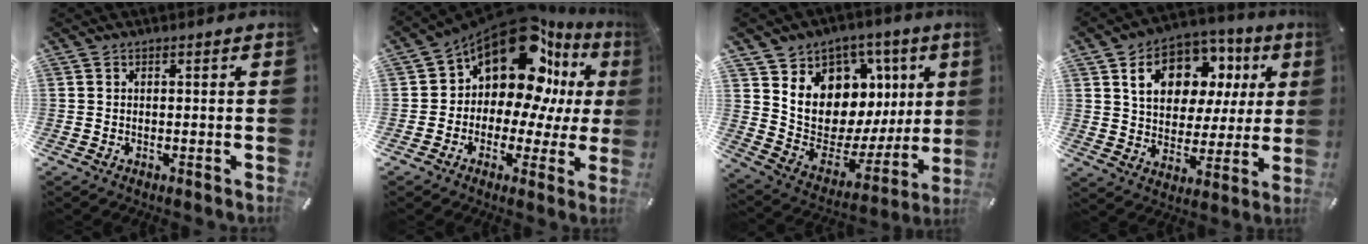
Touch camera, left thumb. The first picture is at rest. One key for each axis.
{"total": 18.0, "fx": 10.6, "fy": 10.1, "fz": 10.5, "tx": -0.195, "ty": -0.100, "tz": 0.181}
{"total": 10.5, "fx": 4.1, "fy": 9.1, "fz": 3.2, "tx": -0.041, "ty": -0.073, "tz": 0.081}
{"total": 14.9, "fx": 6.6, "fy": 10.9, "fz": 7.6, "tx": -0.127, "ty": -0.018, "tz": 0.123}